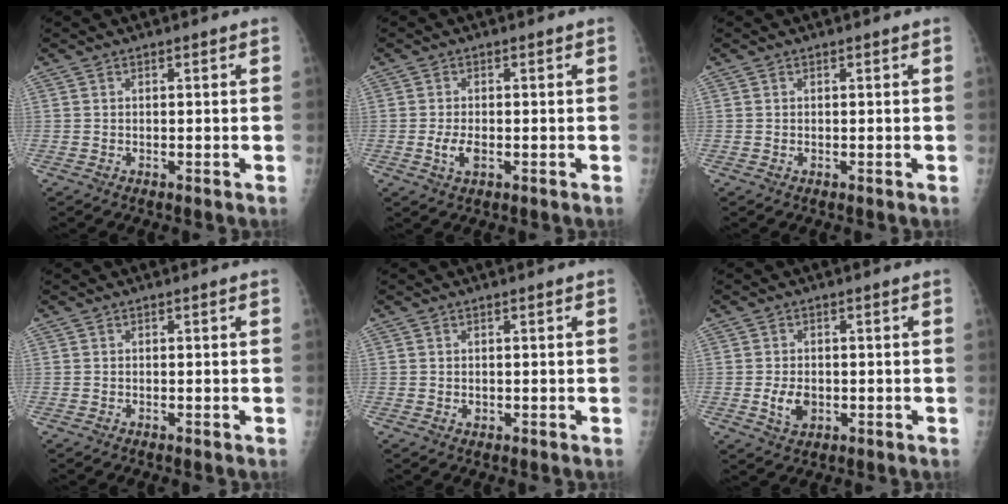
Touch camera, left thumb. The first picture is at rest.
{"total": 3.1, "force": [-0.7, 1.6, 2.6], "torque": [-0.055, -0.004, -0.012]}
{"total": 0.5, "force": [0.3, 0.3, 0.4], "torque": [-0.005, -0.001, 0.004]}
{"total": 0.0}
{"total": 1.0, "force": [0.3, 0.7, 0.6], "torque": [-0.006, -0.002, 0.007]}
{"total": 4.2, "force": [-0.7, 2.9, 2.9], "torque": [-0.047, -0.003, -0.006]}